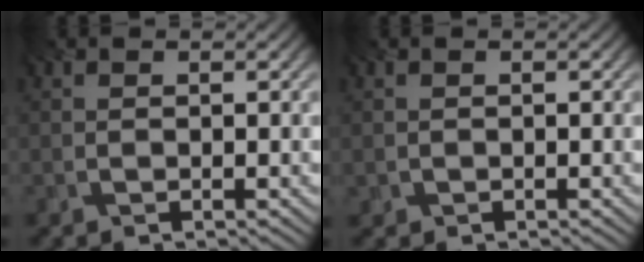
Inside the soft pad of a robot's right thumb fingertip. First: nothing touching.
{"total": 0.6, "force": [-0.1, 0.6, 0.0], "torque": [-0.001, -0.006, -0.002]}